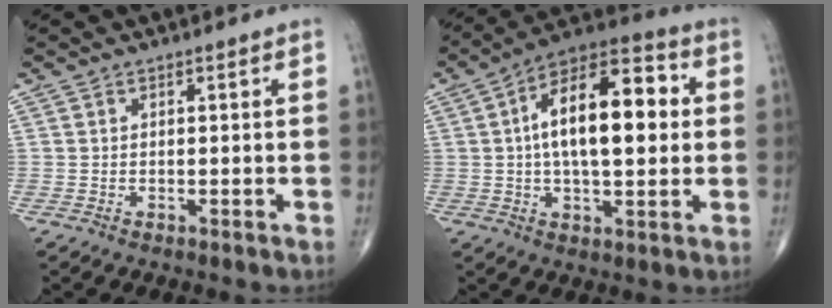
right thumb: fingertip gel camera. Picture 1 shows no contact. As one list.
[{"total": 18.7, "force": [2.3, 8.5, 16.4], "torque": [-0.249, 0.025, 0.029]}]